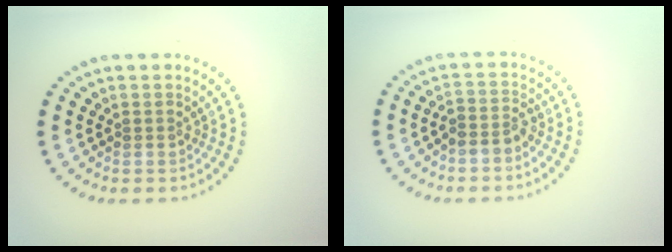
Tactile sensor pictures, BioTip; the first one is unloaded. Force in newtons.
{"total": 2.0, "press": 1.6, "slide": 1.2}